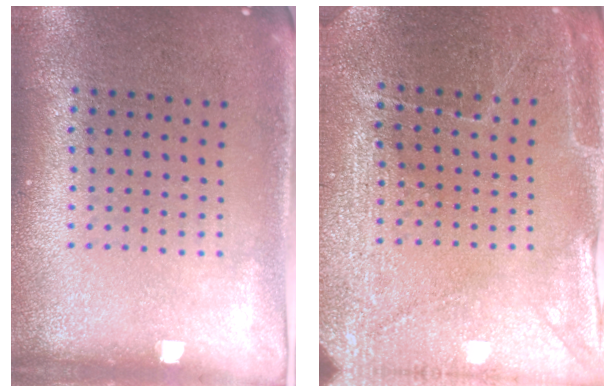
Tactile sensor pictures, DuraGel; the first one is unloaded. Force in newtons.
{"total": 3.0, "press": 3.0, "slide": 0.2}